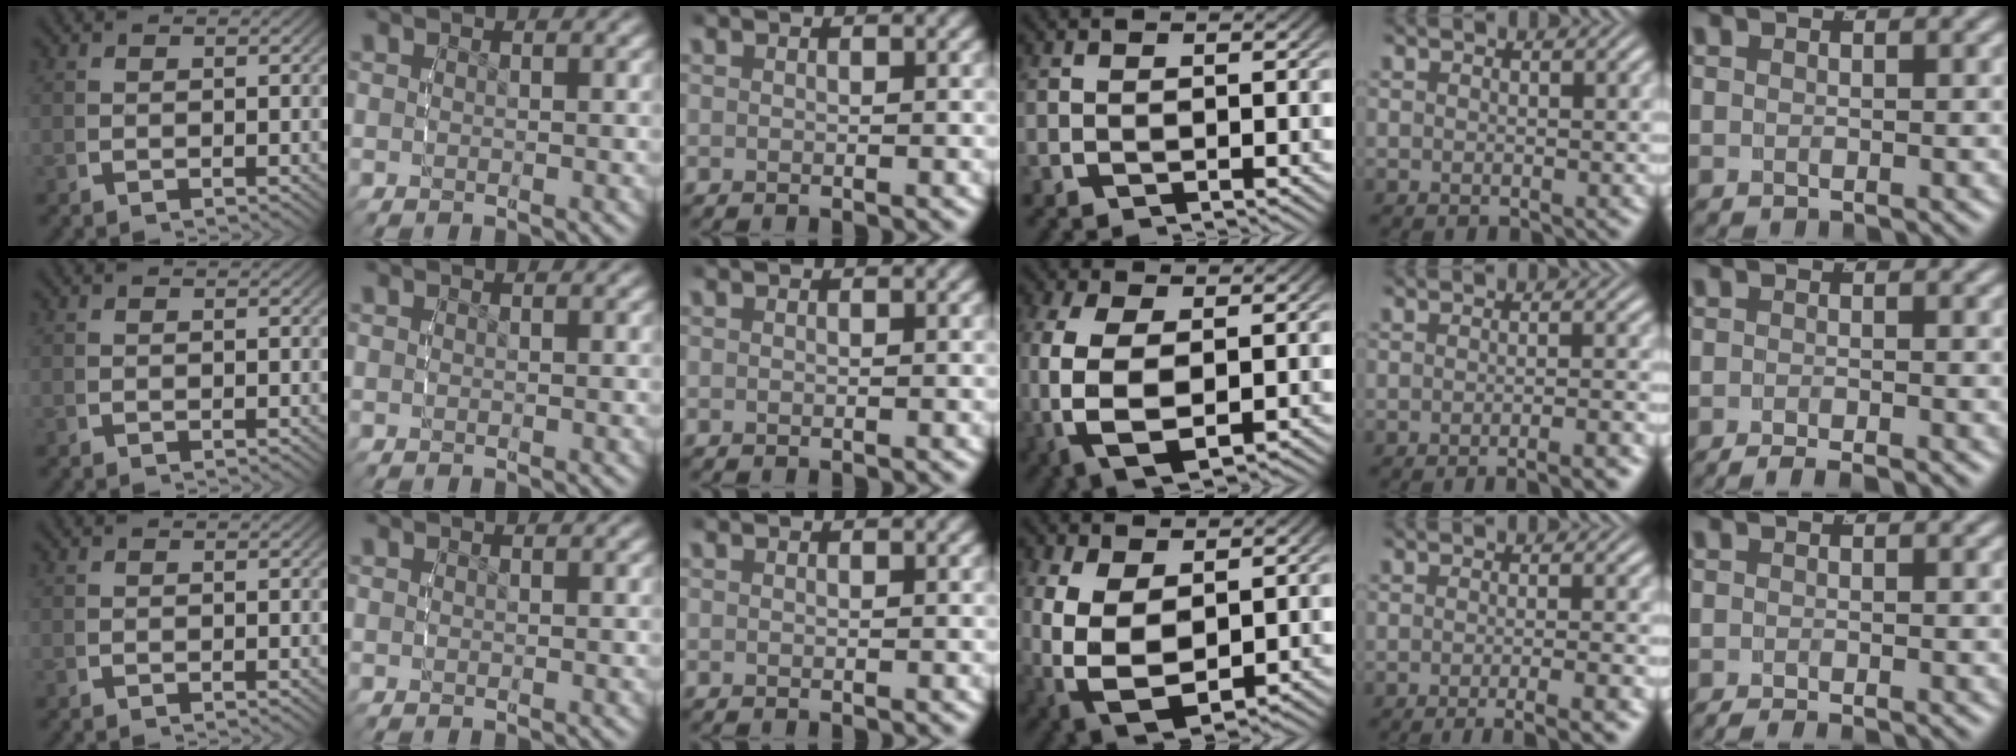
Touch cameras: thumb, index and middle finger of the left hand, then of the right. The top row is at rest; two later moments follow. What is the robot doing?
{"motion": "lift_and_place", "object": "bandage"}